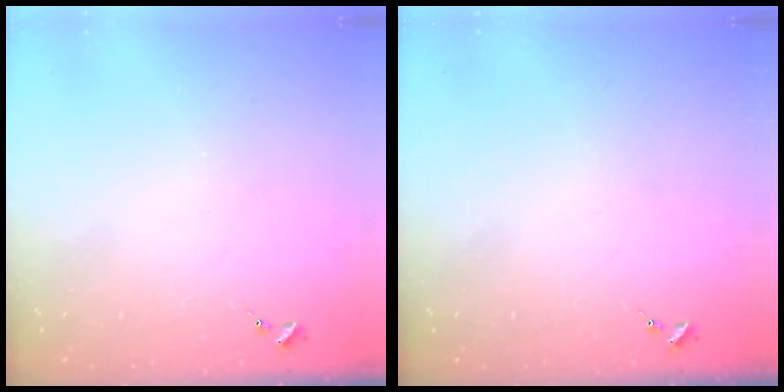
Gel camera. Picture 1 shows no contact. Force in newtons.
{"total": 0.0}